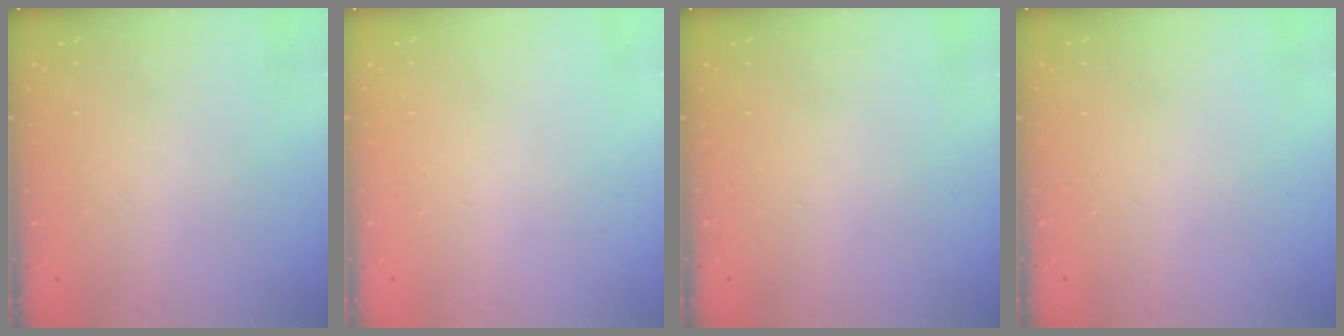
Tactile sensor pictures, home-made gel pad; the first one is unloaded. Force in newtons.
{"total": 0.0}
{"total": 0.0}
{"total": 0.0}